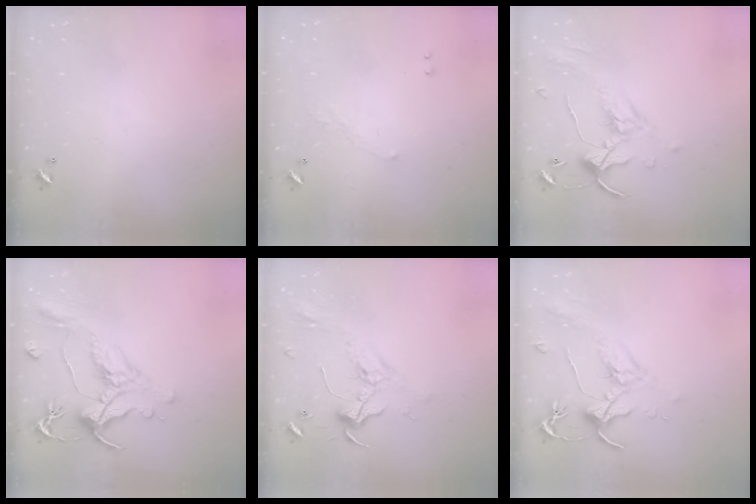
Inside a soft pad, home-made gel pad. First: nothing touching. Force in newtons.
{"total": 0.8, "press": 0.6, "slide": 0.5}
{"total": 1.1, "press": 0.4, "slide": 1.0}
{"total": 1.5, "press": 0.4, "slide": 1.5}
{"total": 2.3, "press": 2.2, "slide": 0.7}
{"total": 1.8, "press": 1.7, "slide": 0.8}